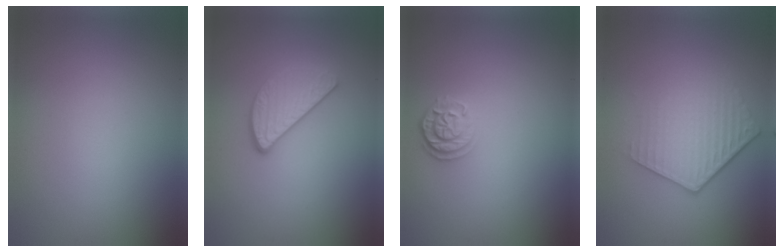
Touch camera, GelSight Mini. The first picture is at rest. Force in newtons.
{"total": 3.0, "press": 2.5, "slide": 1.6}
{"total": 2.2, "press": 1.9, "slide": 1.1}
{"total": 4.4, "press": 3.1, "slide": 3.1}